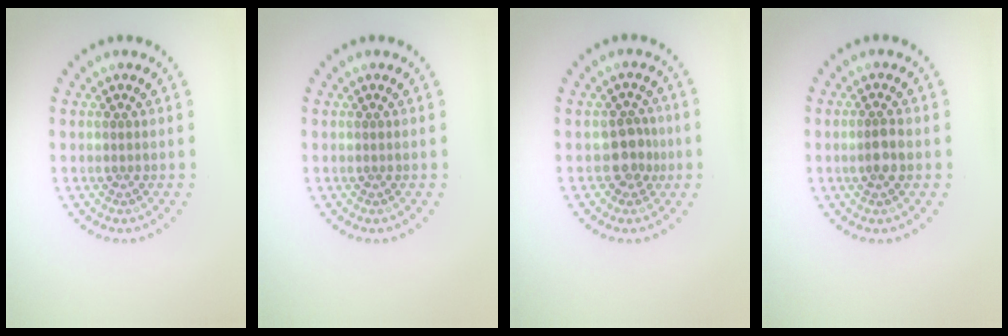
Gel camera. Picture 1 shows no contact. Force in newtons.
{"total": 0.0}
{"total": 2.5, "press": 2.1, "slide": 1.4}
{"total": 1.8, "press": 1.7, "slide": 0.7}